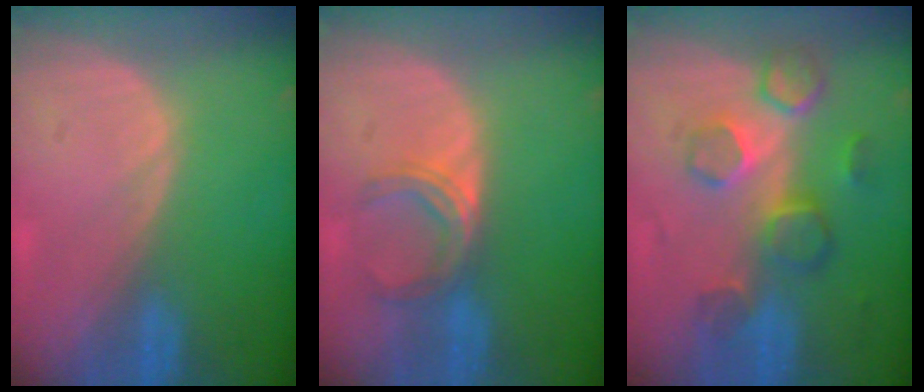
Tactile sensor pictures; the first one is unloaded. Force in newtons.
{"total": 5.0, "press": 4.4, "slide": 2.3}
{"total": 8.6, "press": 7.6, "slide": 4.0}